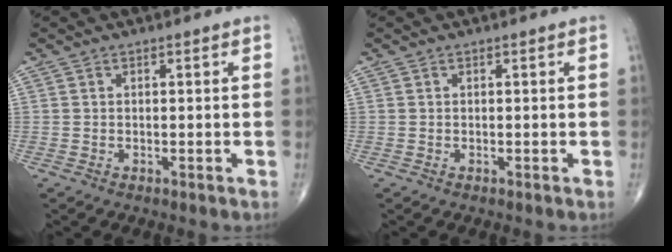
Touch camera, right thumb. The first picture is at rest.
{"total": 0.0}